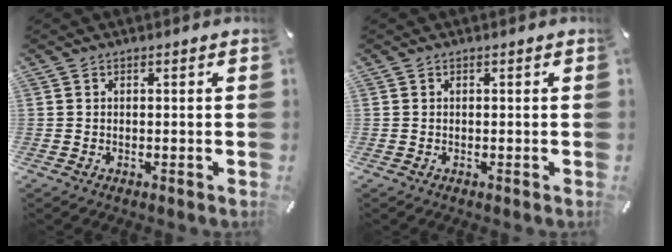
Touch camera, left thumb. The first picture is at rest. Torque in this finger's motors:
{"motor_torque": [-0.15, -0.18, -0.08, 0.02, -0.03]}